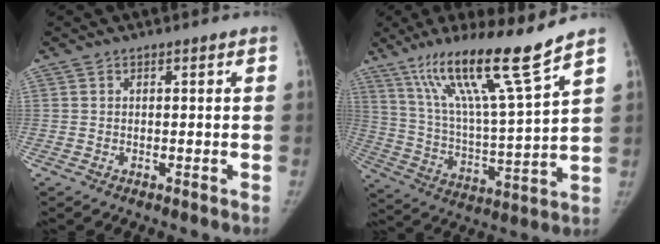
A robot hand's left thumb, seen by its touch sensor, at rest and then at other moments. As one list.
[{"total": 18.6, "force": [12.8, 0.5, 13.5], "torque": [-0.223, -0.066, 0.230]}]